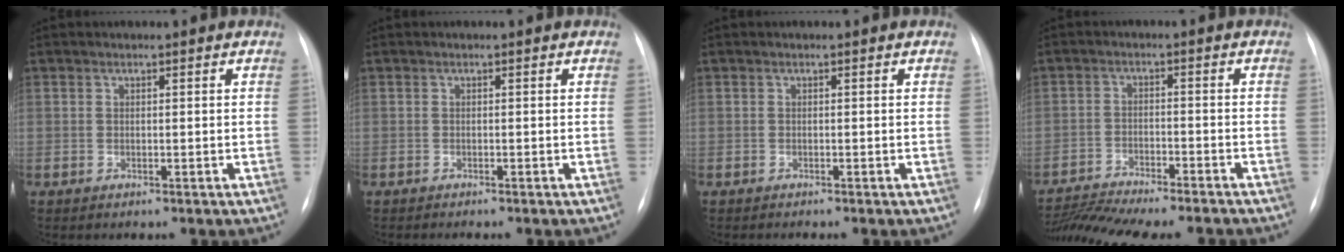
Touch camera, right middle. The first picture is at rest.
{"total": 1.4, "force": [-1.2, 0.0, 0.7], "torque": [-0.009, -0.002, -0.014]}
{"total": 0.6, "force": [-0.5, -0.2, 0.3], "torque": [-0.005, -0.001, -0.010]}
{"total": 15.7, "force": [-14.4, 1.1, 6.1], "torque": [-0.113, -0.010, -0.211]}